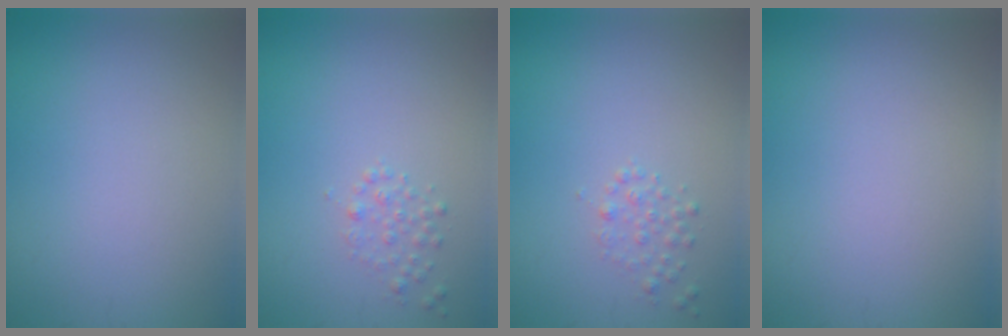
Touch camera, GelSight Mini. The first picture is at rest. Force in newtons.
{"total": 1.1, "press": 1.1, "slide": 0.0}
{"total": 1.1, "press": 1.1, "slide": 0.0}
{"total": 0.0}